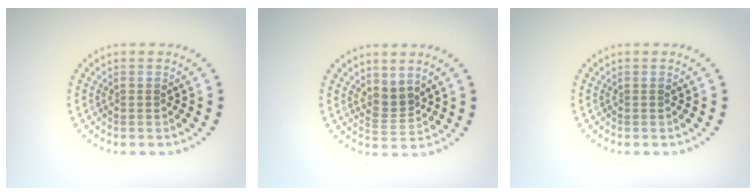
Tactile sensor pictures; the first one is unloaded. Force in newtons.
{"total": 2.2, "press": 1.6, "slide": 1.5}
{"total": 0.0}